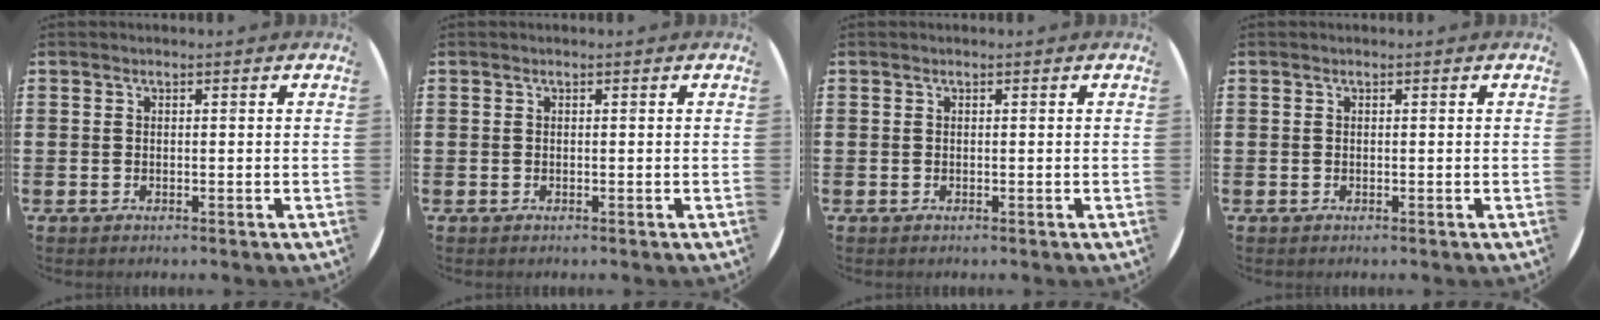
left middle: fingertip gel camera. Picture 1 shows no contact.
{"total": 0.0}
{"total": 0.0}
{"total": 0.0}